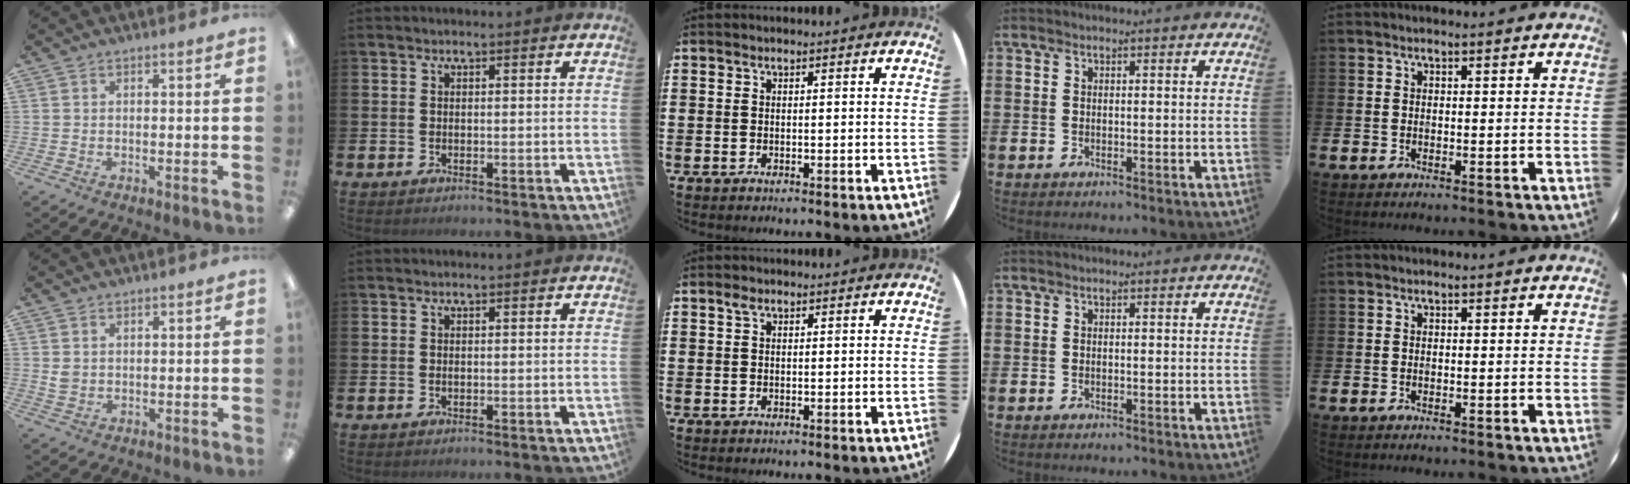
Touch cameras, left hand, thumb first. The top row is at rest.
{"thumb": {"total": 2.1, "force": [0.9, 1.7, 0.7], "torque": [-0.009, -0.001, 0.016]}, "middle": {"total": 1.0, "force": [0.5, 0.6, 0.6], "torque": [-0.004, 0.002, 0.007]}}